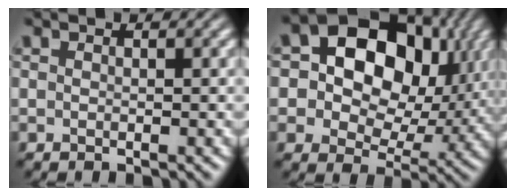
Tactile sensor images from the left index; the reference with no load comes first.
{"total": 14.4, "force": [3.7, 10.2, 9.4], "torque": [-0.136, 0.024, 0.059]}